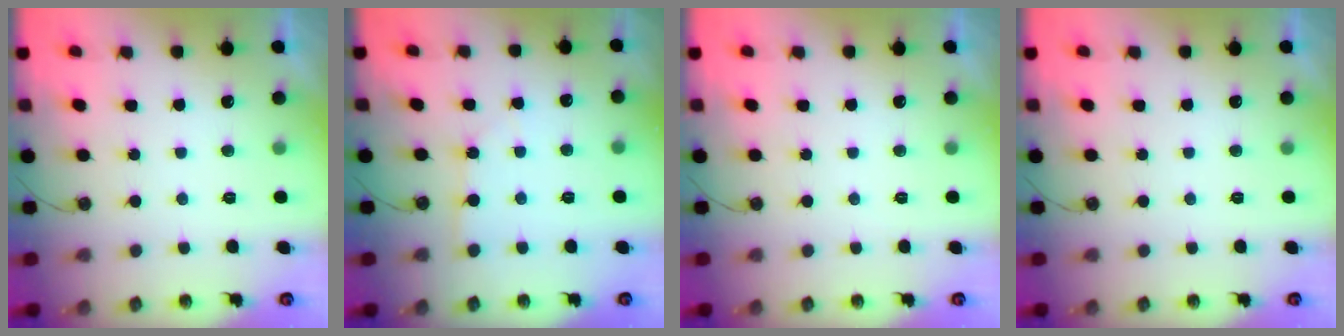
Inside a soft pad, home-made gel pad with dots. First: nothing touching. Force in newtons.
{"total": 2.1, "press": 2.1, "slide": 0.2}
{"total": 0.0}
{"total": 0.0}